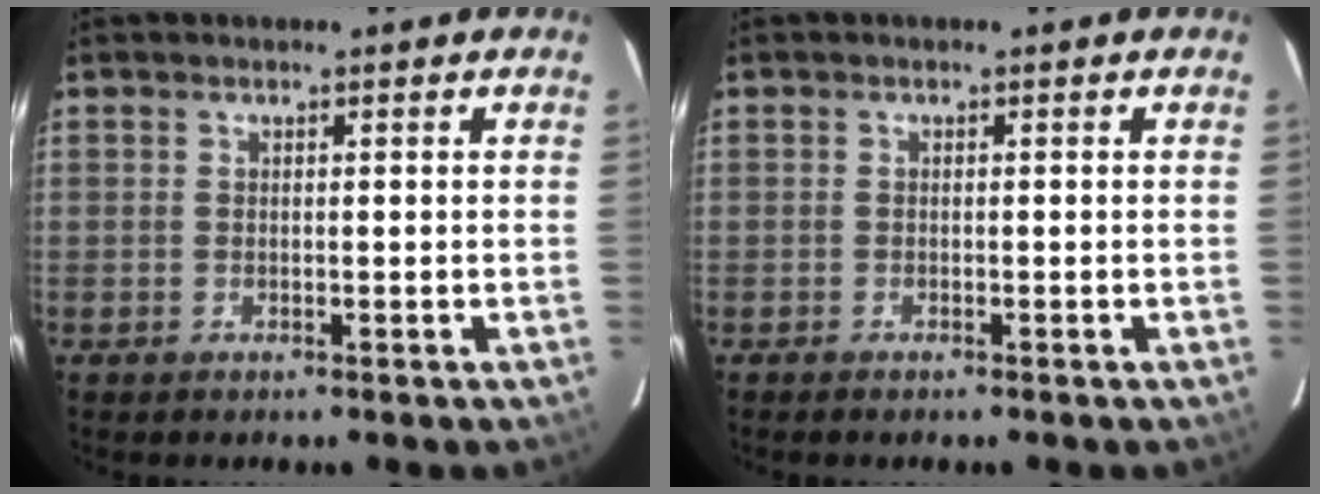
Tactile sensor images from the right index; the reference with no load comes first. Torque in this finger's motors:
{"motor_torque": [-0.03, 0.04, 0.11, 0.01]}